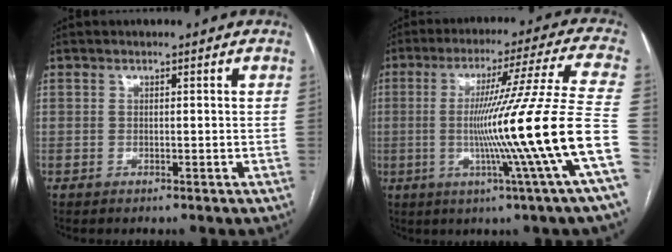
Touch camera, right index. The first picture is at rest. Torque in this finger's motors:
{"motor_torque": [1.94, -0.20, 1.06, 0.21]}